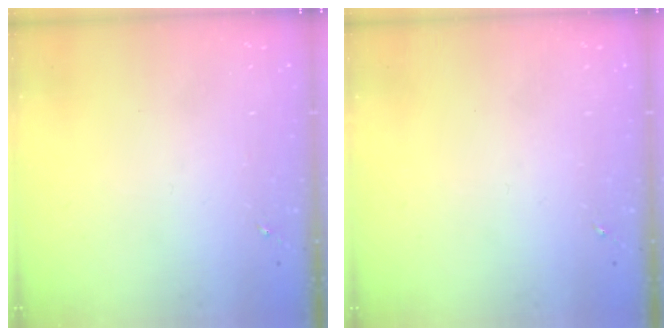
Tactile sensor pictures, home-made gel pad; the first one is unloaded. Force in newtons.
{"total": 0.0}